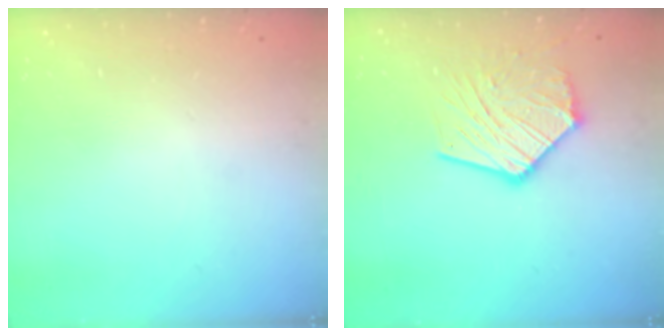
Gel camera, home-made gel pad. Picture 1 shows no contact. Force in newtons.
{"total": 16.4, "press": 16.3, "slide": 1.7}